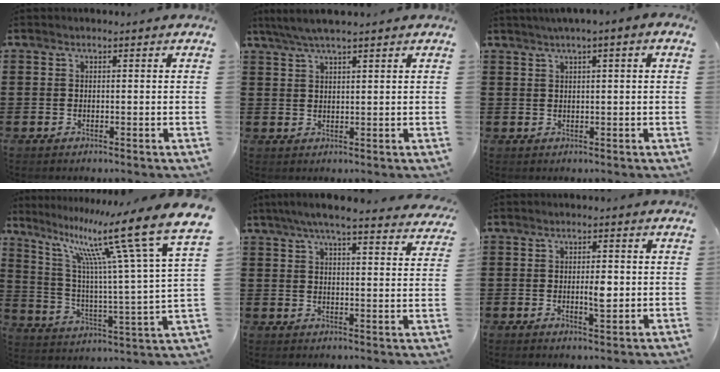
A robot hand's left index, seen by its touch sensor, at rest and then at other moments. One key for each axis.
{"total": 3.6, "fx": 2.8, "fy": 0.2, "fz": 2.2, "tx": -0.047, "ty": 0.001, "tz": 0.052}
{"total": 1.6, "fx": 0.6, "fy": 0.1, "fz": 1.5, "tx": -0.028, "ty": 0.001, "tz": 0.009}
{"total": 15.3, "fx": 10.8, "fy": 1.3, "fz": 10.7, "tx": -0.210, "ty": -0.082, "tz": 0.167}
{"total": 6.0, "fx": 5.1, "fy": 0.1, "fz": 3.1, "tx": -0.076, "ty": -0.019, "tz": 0.089}
{"total": 3.5, "fx": -0.1, "fy": 1.2, "fz": 3.3, "tx": -0.045, "ty": -0.006, "tz": -0.005}